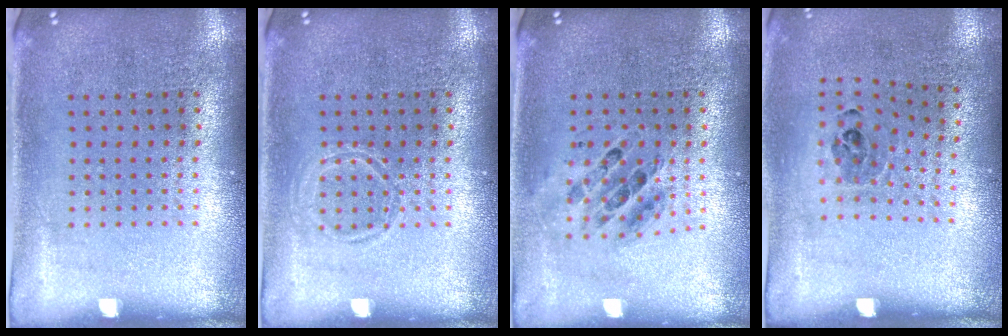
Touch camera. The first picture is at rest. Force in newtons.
{"total": 1.0, "press": 1.0, "slide": 0.1}
{"total": 0.7, "press": 0.7, "slide": 0.1}
{"total": 0.9, "press": 0.8, "slide": 0.6}